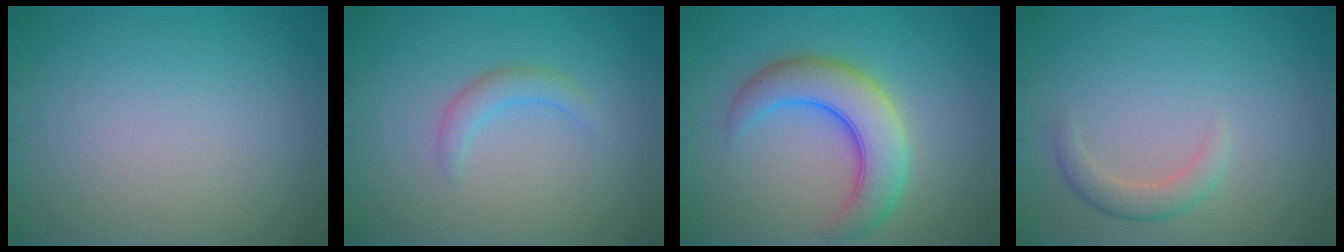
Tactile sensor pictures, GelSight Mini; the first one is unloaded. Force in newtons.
{"total": 1.7, "press": 1.7, "slide": 0.3}
{"total": 6.4, "press": 6.4, "slide": 0.3}
{"total": 2.0, "press": 2.0, "slide": 0.1}